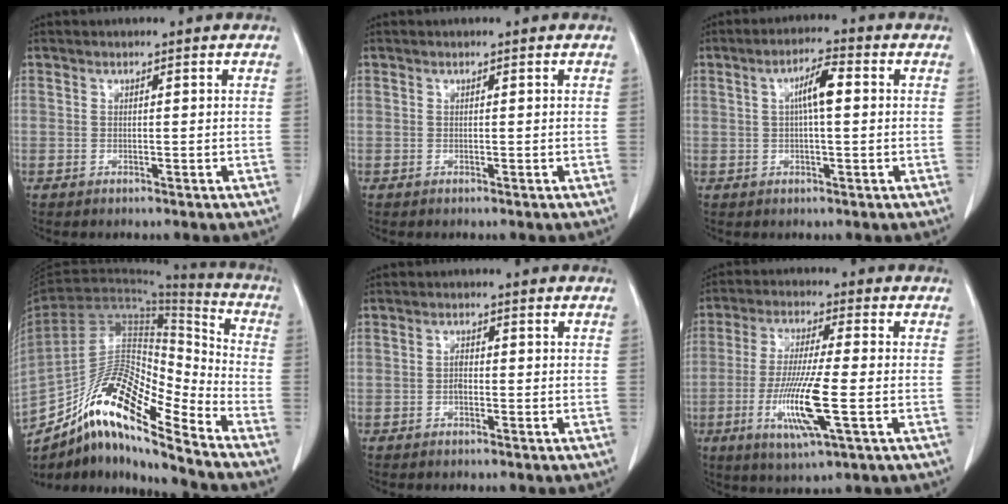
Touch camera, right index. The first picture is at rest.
{"total": 0.0}
{"total": 5.4, "force": [1.0, 1.0, 5.3], "torque": [-0.092, 0.015, 0.014]}
{"total": 17.5, "force": [-12.7, 3.5, 11.6], "torque": [-0.204, 0.029, -0.224]}
{"total": 1.4, "force": [-0.4, 0.8, 1.1], "torque": [-0.017, 0.004, -0.009]}
{"total": 11.7, "force": [-3.2, 0.6, 11.3], "torque": [-0.223, -0.020, -0.062]}